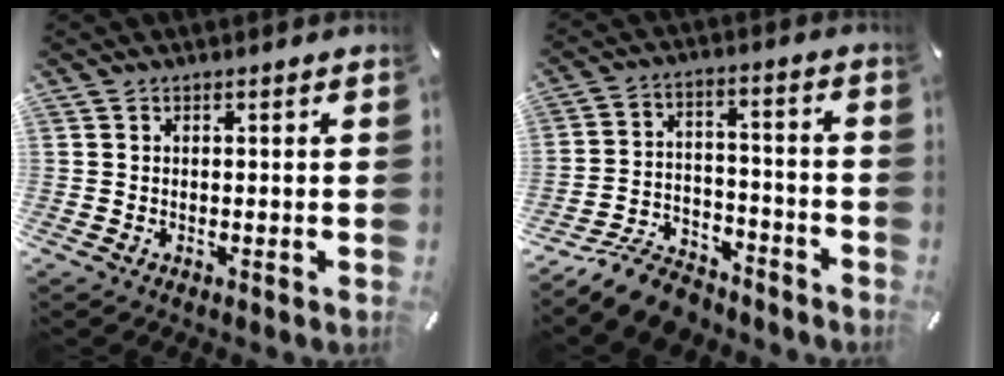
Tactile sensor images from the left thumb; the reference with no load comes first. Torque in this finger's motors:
{"motor_torque": [-0.26, 0.30, 0.02, 0.17, 0.00]}